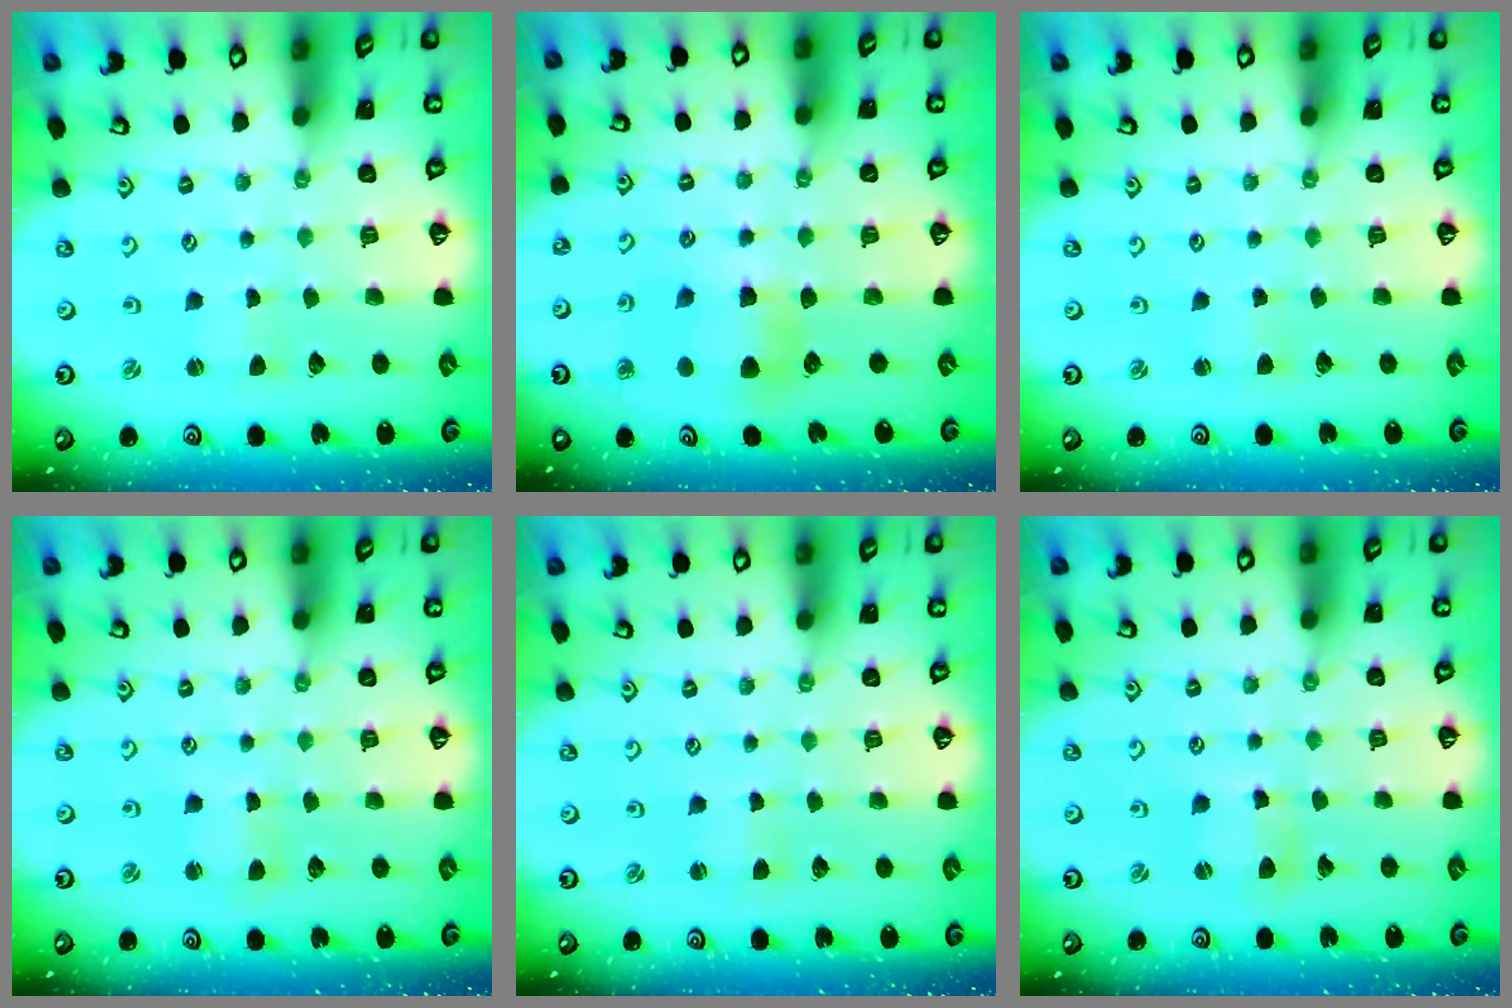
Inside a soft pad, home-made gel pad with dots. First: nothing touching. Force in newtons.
{"total": 6.1, "press": 6.1, "slide": 0.6}
{"total": 2.1, "press": 2.1, "slide": 0.3}
{"total": 1.6, "press": 1.6, "slide": 0.4}
{"total": 1.9, "press": 1.9, "slide": 0.3}
{"total": 4.7, "press": 4.7, "slide": 0.5}